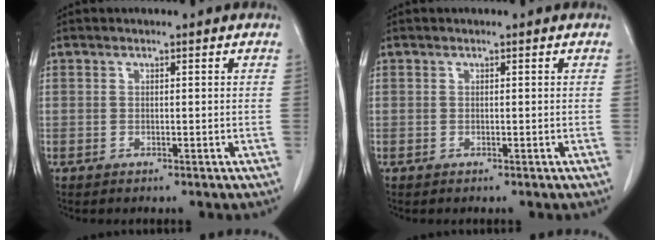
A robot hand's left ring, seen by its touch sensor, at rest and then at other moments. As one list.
[{"total": 0.0}]